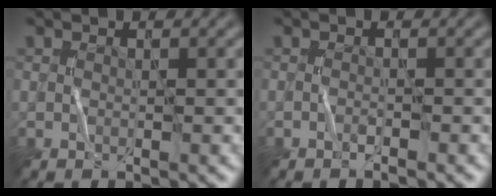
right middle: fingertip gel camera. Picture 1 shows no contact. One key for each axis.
{"total": 0.7, "fx": -0.6, "fy": 0.1, "fz": 0.4, "tx": -0.002, "ty": 0.010, "tz": -0.014}